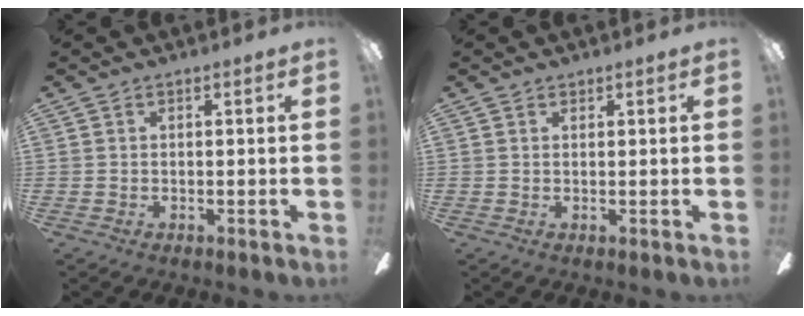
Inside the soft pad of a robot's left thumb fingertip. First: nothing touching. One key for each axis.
{"total": 0.8, "fx": 0.7, "fy": 0.4, "fz": 0.0, "tx": 0.000, "ty": 0.001, "tz": 0.013}